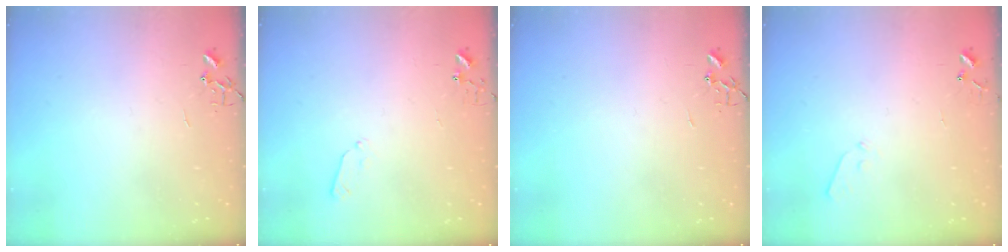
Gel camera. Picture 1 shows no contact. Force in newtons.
{"total": 3.7, "press": 3.6, "slide": 0.5}
{"total": 0.0}
{"total": 3.4, "press": 3.4, "slide": 0.5}